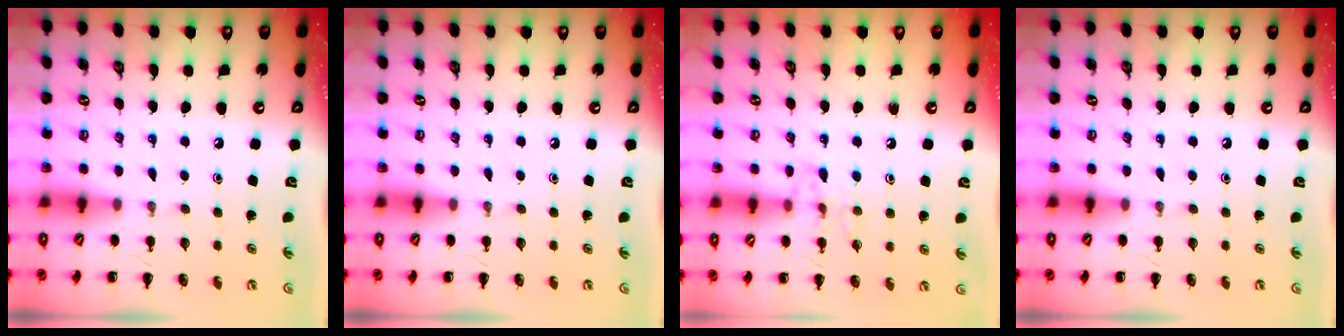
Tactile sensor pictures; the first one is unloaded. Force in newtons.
{"total": 0.0}
{"total": 7.9, "press": 7.8, "slide": 1.2}
{"total": 0.0}